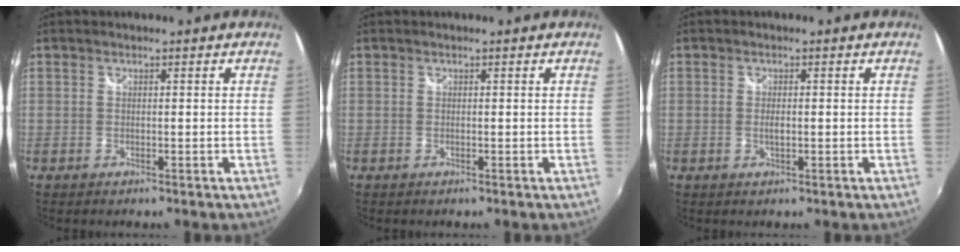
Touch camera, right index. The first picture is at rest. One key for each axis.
{"total": 0.0}
{"total": 1.4, "fx": -0.2, "fy": 0.6, "fz": 1.2, "tx": -0.023, "ty": -0.001, "tz": -0.004}